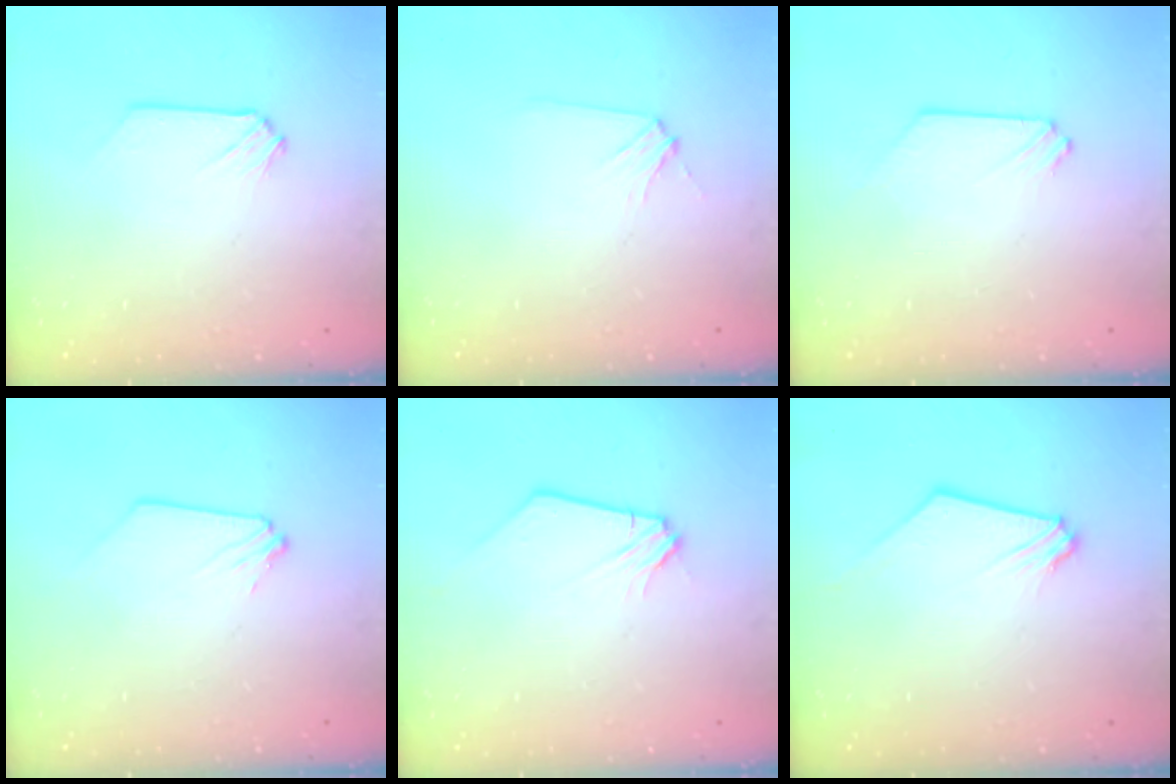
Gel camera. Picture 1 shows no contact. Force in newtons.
{"total": 4.0, "press": 4.0, "slide": 0.6}
{"total": 0.0}
{"total": 0.0}
{"total": 0.0}
{"total": 0.7, "press": 0.7, "slide": 0.1}